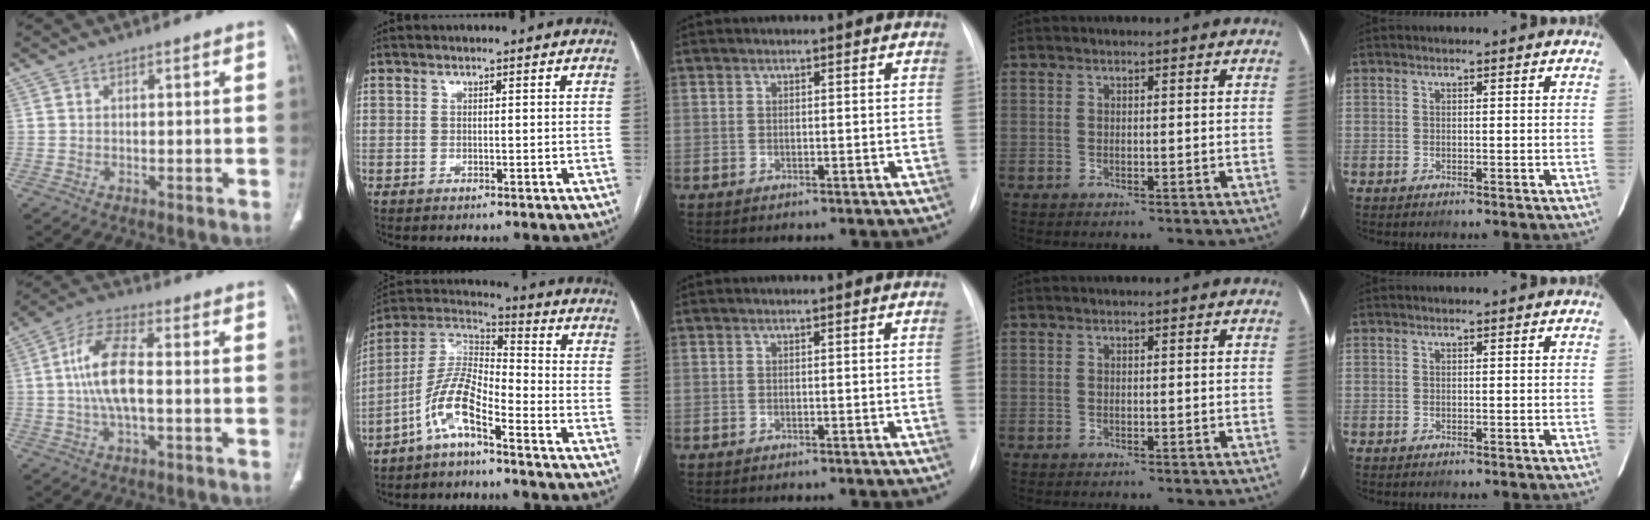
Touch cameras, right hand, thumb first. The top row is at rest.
{"thumb": {"total": 11.0, "force": [-0.1, 4.3, 10.1], "torque": [-0.210, 0.019, -0.007]}, "index": {"total": 9.1, "force": [-5.5, 2.0, 7.0], "torque": [-0.159, 0.016, -0.114]}, "middle": {"total": 0.7, "force": [-0.2, -0.2, 0.7], "torque": [-0.008, 0.001, 0.000]}}